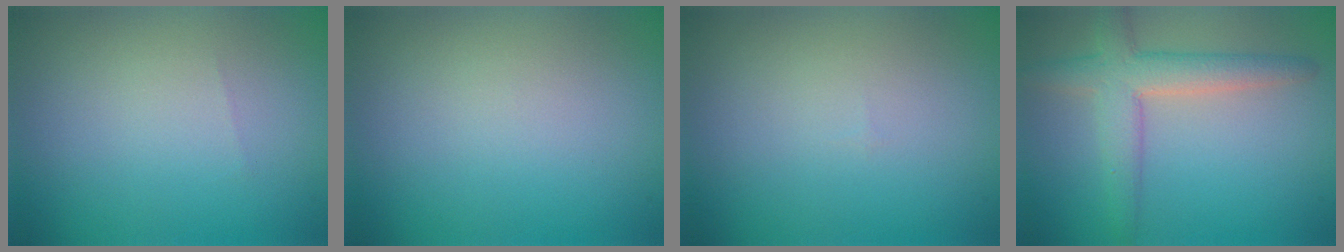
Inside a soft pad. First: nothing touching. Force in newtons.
{"total": 0.0}
{"total": 0.0}
{"total": 4.5, "press": 4.5, "slide": 0.4}